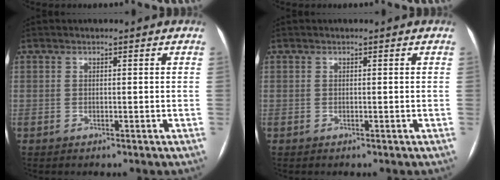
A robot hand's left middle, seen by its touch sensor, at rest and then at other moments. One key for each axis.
{"total": 0.0}